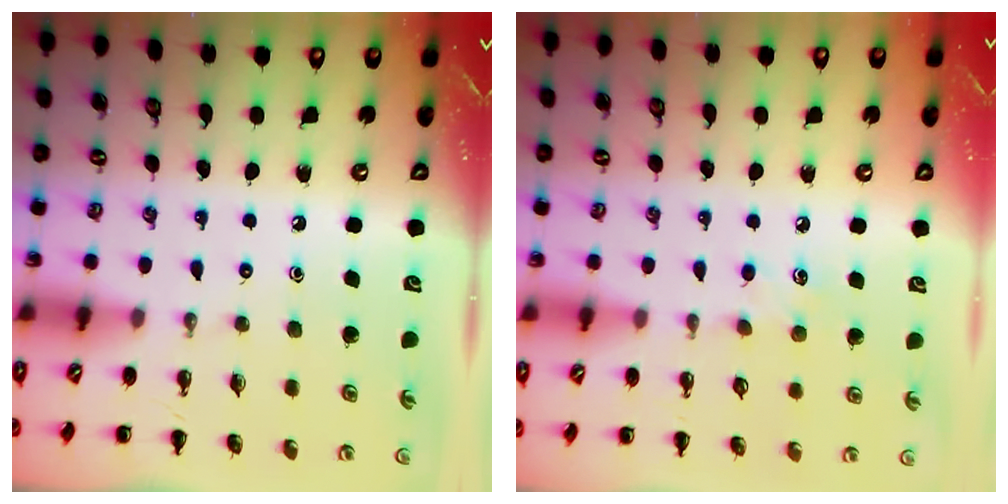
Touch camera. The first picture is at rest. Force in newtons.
{"total": 5.5, "press": 5.3, "slide": 1.5}